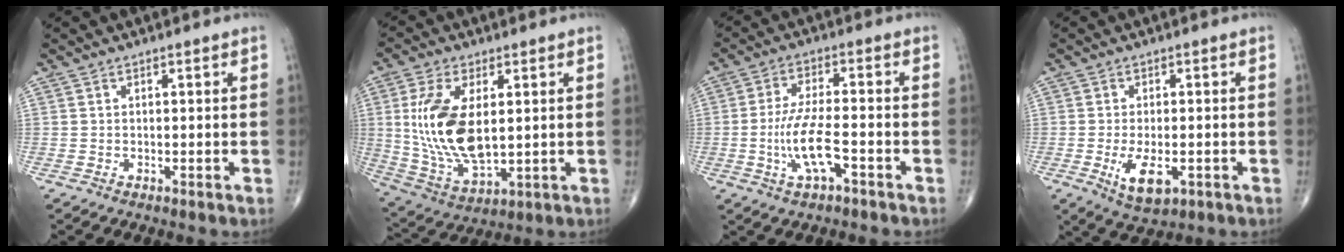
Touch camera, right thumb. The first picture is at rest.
{"total": 16.1, "force": [2.1, 8.1, 13.8], "torque": [-0.272, -0.019, 0.054]}
{"total": 8.9, "force": [-2.9, 2.9, 7.9], "torque": [-0.165, 0.019, -0.054]}
{"total": 6.8, "force": [-2.0, 3.3, 5.6], "torque": [-0.097, -0.011, -0.026]}